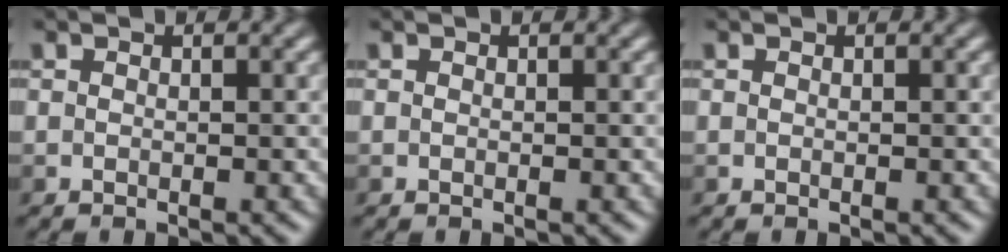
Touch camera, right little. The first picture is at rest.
{"total": 0.0}
{"total": 0.0}